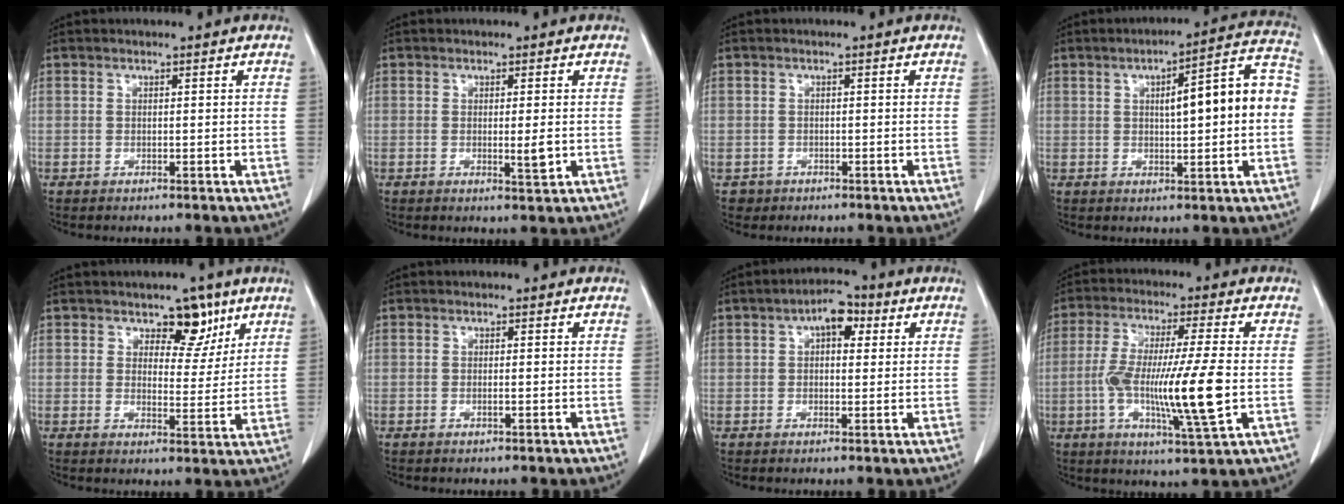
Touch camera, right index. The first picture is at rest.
{"total": 2.5, "force": [-0.2, 0.3, 2.4], "torque": [-0.037, -0.006, -0.004]}
{"total": 1.7, "force": [-0.7, 1.5, -0.2], "torque": [-0.002, 0.007, -0.012]}
{"total": 12.7, "force": [0.8, 1.9, 12.6], "torque": [-0.169, 0.036, 0.009]}
{"total": 6.1, "force": [3.8, 3.5, 3.3], "torque": [-0.032, -0.002, 0.054]}
{"total": 0.5, "force": [-0.2, 0.0, 0.5], "torque": [-0.010, 0.000, -0.003]}
{"total": 5.2, "force": [1.9, 2.6, 4.1], "torque": [-0.065, 0.021, 0.024]}
{"total": 14.2, "force": [-2.3, 0.5, 14.0], "torque": [-0.258, -0.013, -0.043]}